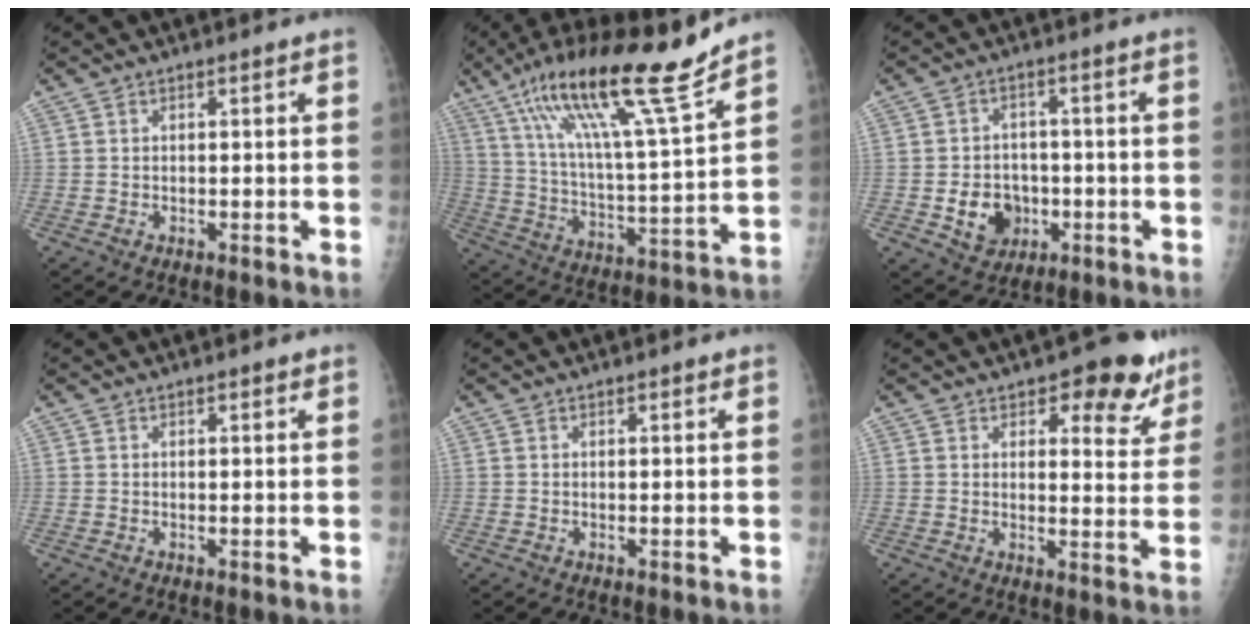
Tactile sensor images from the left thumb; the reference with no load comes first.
{"total": 20.5, "force": [14.5, 1.4, 14.5], "torque": [-0.232, -0.059, 0.254]}
{"total": 8.2, "force": [-2.1, 6.8, 4.0], "torque": [-0.033, 0.011, -0.028]}
{"total": 0.9, "force": [0.6, 0.4, 0.6], "torque": [-0.003, -0.001, 0.008]}
{"total": 0.7, "force": [0.5, 0.3, 0.4], "torque": [-0.002, -0.001, 0.006]}
{"total": 10.1, "force": [6.7, 4.8, 5.8], "torque": [-0.023, -0.035, 0.086]}